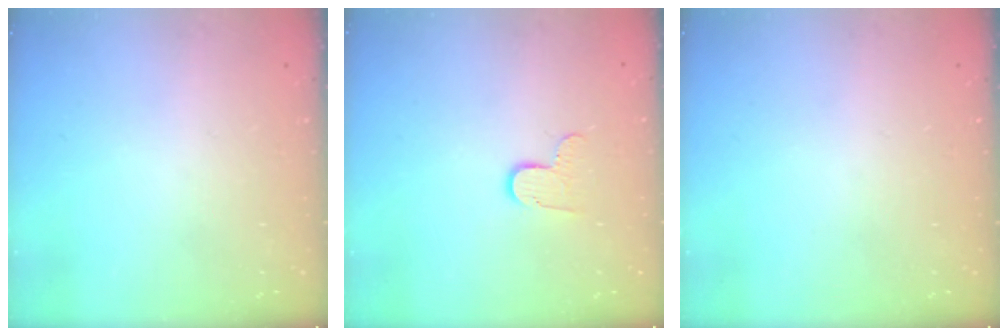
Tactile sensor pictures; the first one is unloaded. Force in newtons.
{"total": 6.7, "press": 6.7, "slide": 0.4}
{"total": 0.0}